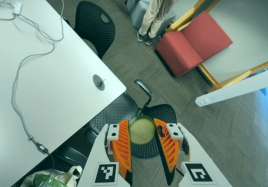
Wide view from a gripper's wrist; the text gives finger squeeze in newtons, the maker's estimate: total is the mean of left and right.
{"total": 9.3, "left": 9.9, "right": 8.6}